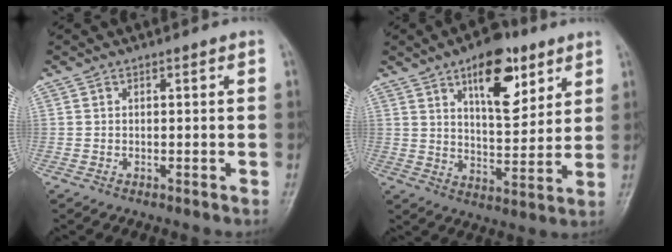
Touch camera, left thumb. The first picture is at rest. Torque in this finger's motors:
{"motor_torque": [2.31, 1.28, 1.21, -0.78, 0.19]}